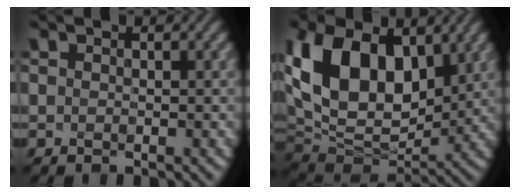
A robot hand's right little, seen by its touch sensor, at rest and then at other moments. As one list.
[{"total": 12.0, "force": [3.2, 7.7, 8.6], "torque": [-0.185, 0.000, 0.066]}]